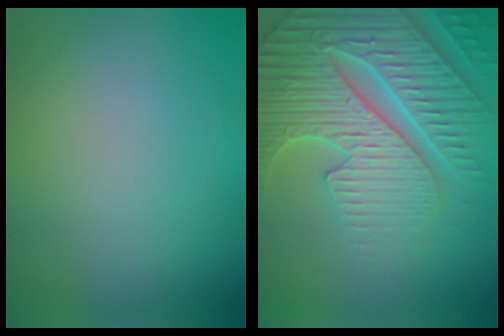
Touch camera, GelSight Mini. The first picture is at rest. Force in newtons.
{"total": 7.4, "press": 7.2, "slide": 1.7}